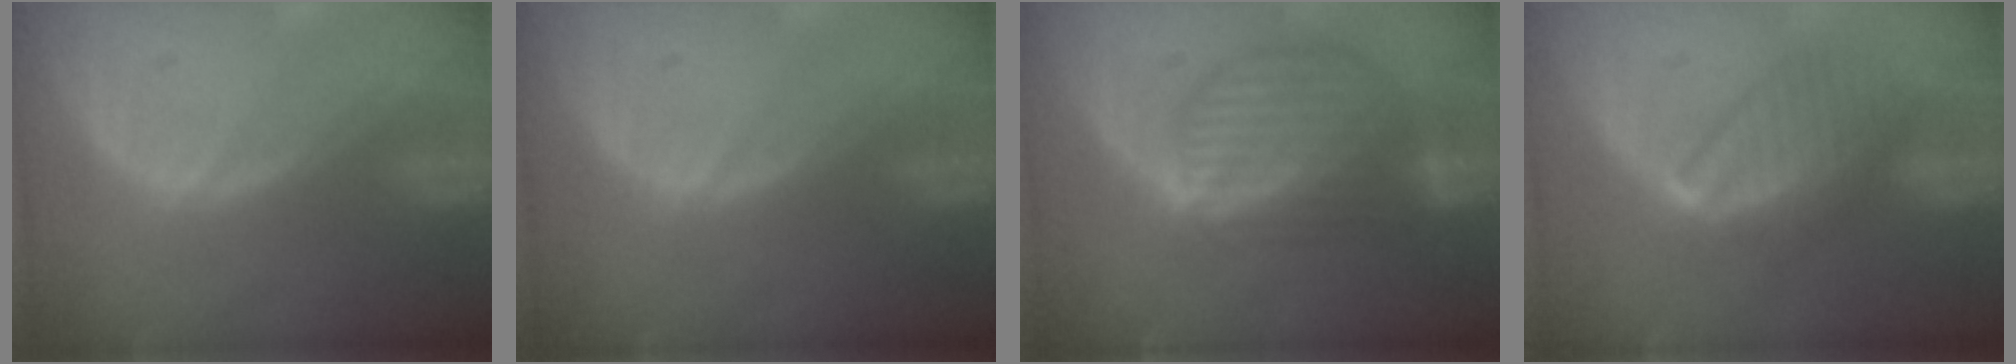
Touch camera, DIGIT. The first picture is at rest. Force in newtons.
{"total": 0.0}
{"total": 8.9, "press": 7.8, "slide": 4.4}
{"total": 6.5, "press": 6.4, "slide": 0.9}